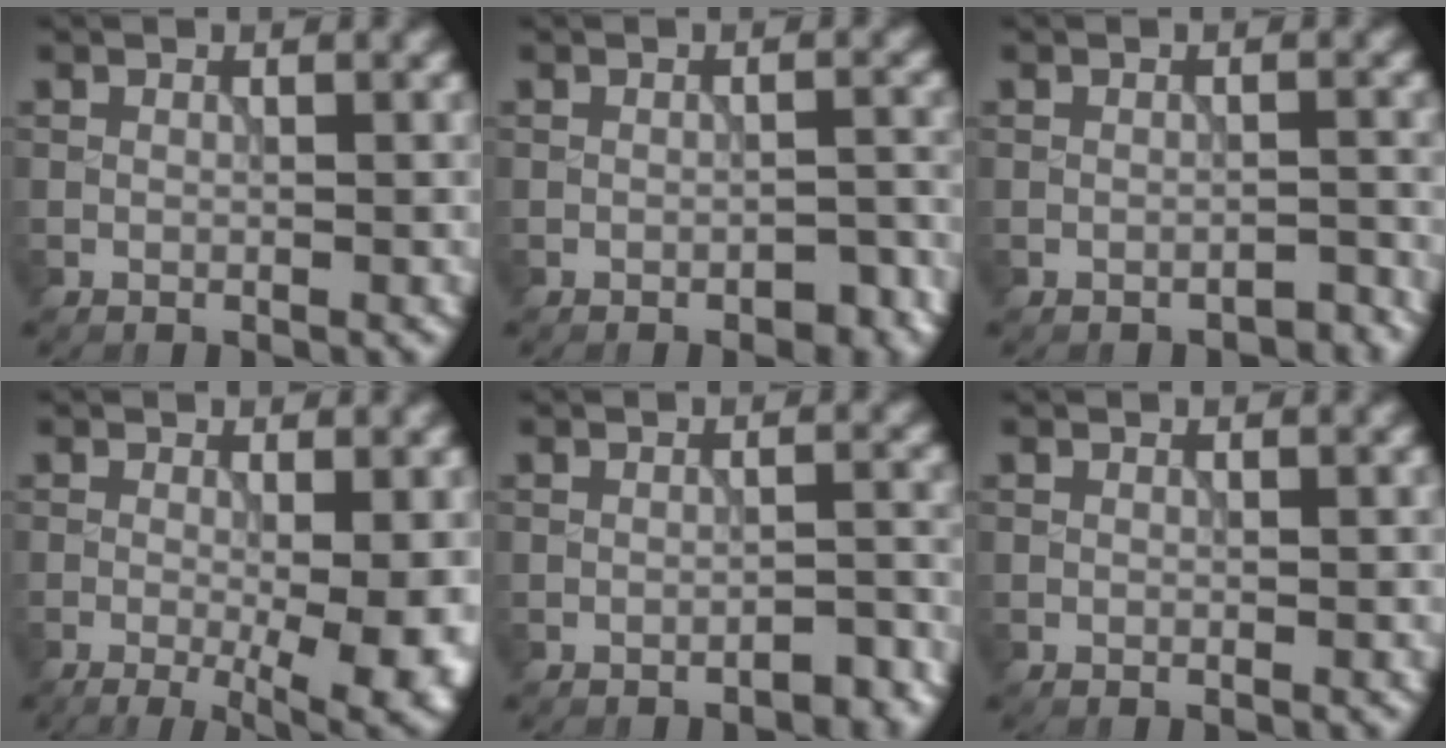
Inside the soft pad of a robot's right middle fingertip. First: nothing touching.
{"total": 2.1, "force": [-1.4, 0.8, 1.3], "torque": [-0.015, 0.004, -0.017]}
{"total": 1.4, "force": [-1.3, 0.2, 0.3], "torque": [-0.004, 0.004, -0.020]}
{"total": 7.8, "force": [-1.6, 2.4, 7.2], "torque": [-0.085, -0.014, -0.019]}
{"total": 1.9, "force": [-1.6, 0.5, 1.1], "torque": [-0.010, 0.007, -0.022]}
{"total": 0.0}